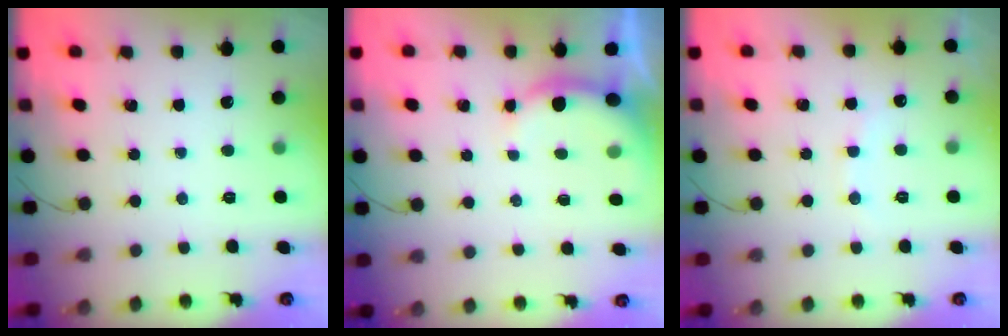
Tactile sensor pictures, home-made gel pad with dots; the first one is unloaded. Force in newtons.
{"total": 3.3, "press": 3.2, "slide": 0.8}
{"total": 7.3, "press": 7.2, "slide": 1.0}